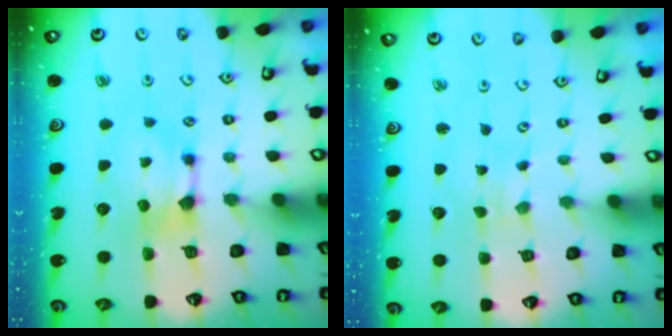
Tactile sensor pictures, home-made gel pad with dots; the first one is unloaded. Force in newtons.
{"total": 6.7, "press": 6.7, "slide": 0.4}